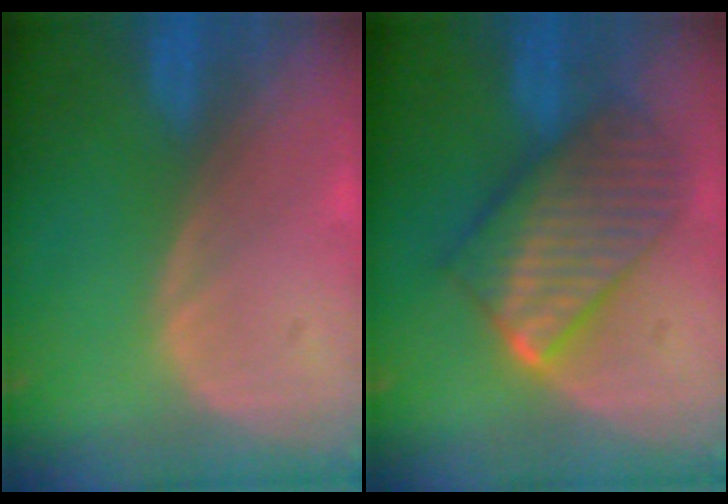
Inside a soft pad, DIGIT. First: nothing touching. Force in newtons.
{"total": 10.1, "press": 10.1, "slide": 0.7}